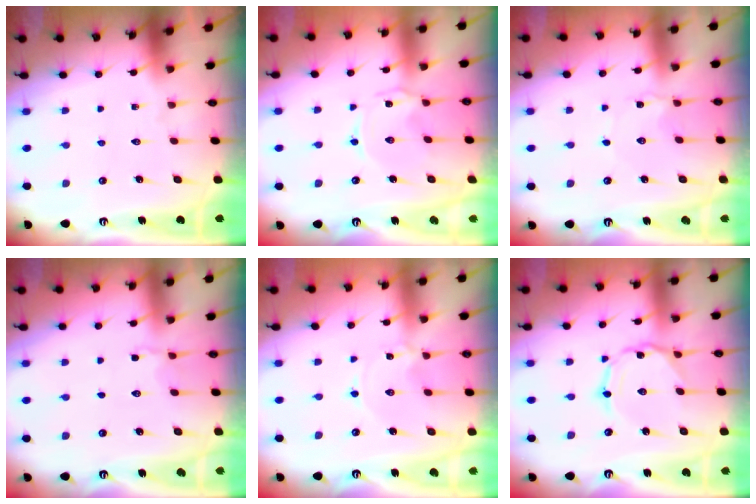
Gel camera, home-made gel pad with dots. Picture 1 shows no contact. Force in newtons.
{"total": 1.5, "press": 1.5, "slide": 0.3}
{"total": 2.5, "press": 2.5, "slide": 0.3}
{"total": 2.6, "press": 2.2, "slide": 1.4}
{"total": 0.0}
{"total": 1.2, "press": 1.2, "slide": 0.3}